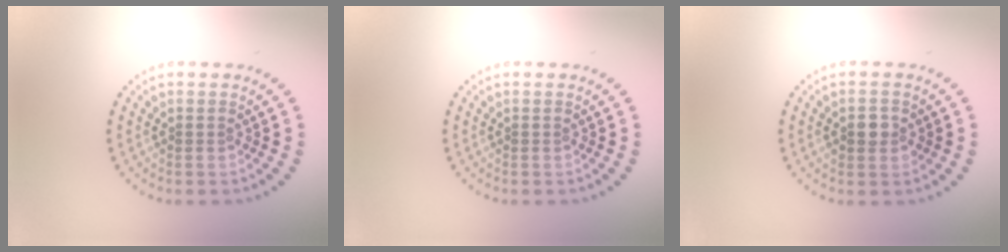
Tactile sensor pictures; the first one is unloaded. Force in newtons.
{"total": 0.0}
{"total": 1.7, "press": 1.7, "slide": 0.3}